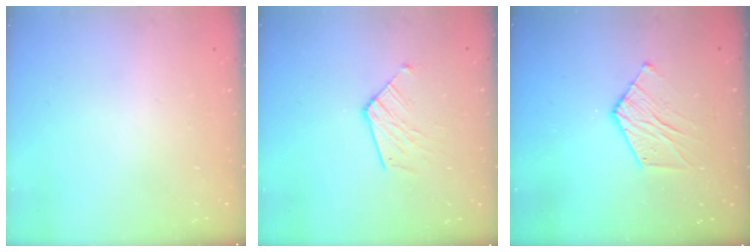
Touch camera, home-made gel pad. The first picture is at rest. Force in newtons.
{"total": 9.3, "press": 9.3, "slide": 0.9}
{"total": 7.7, "press": 7.7, "slide": 0.1}